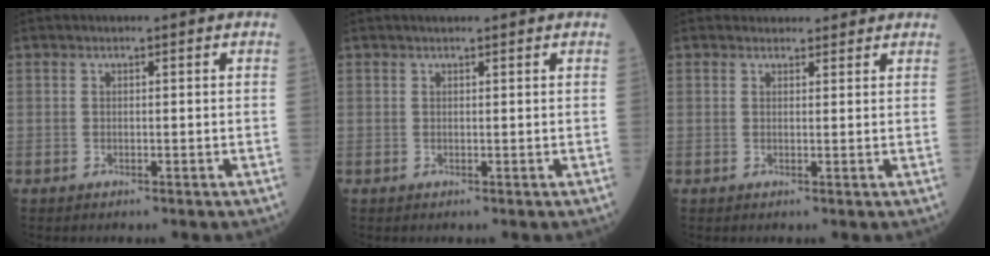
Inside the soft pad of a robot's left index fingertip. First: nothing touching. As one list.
[{"total": 1.3, "force": [1.2, 0.4, 0.2], "torque": [-0.009, 0.018, 0.022]}, {"total": 3.5, "force": [3.2, 1.3, 0.2], "torque": [0.000, 0.010, 0.040]}]